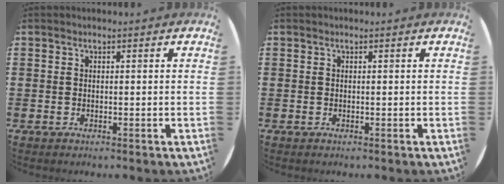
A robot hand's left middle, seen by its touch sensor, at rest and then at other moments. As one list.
[{"total": 0.0}]